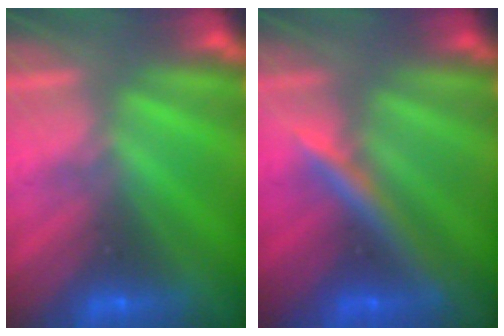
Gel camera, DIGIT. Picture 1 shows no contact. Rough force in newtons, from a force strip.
{"total": 2.4}